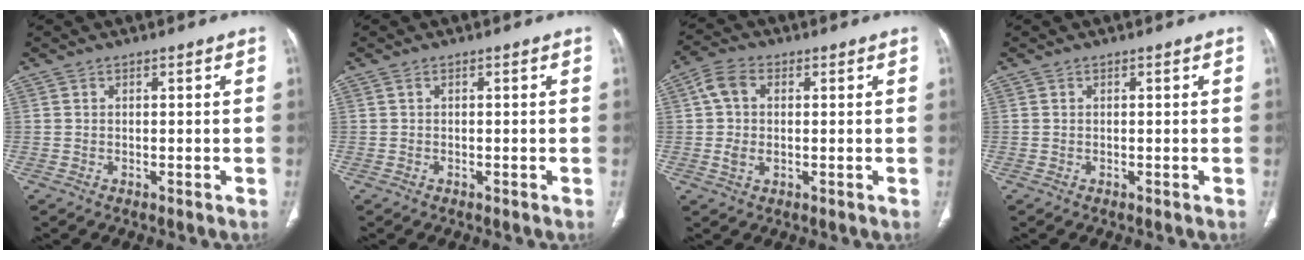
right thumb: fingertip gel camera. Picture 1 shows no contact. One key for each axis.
{"total": 0.0}
{"total": 6.4, "fx": 0.9, "fy": 4.0, "fz": 4.9, "tx": -0.097, "ty": 0.014, "tz": 0.014}
{"total": 0.0}